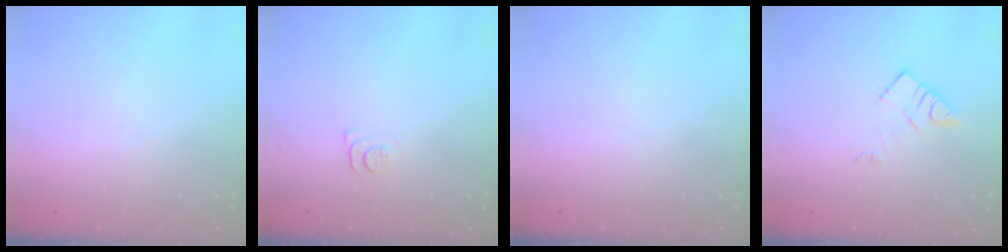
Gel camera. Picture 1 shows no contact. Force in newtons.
{"total": 4.3, "press": 4.3, "slide": 0.7}
{"total": 0.0}
{"total": 8.2, "press": 8.2, "slide": 0.5}